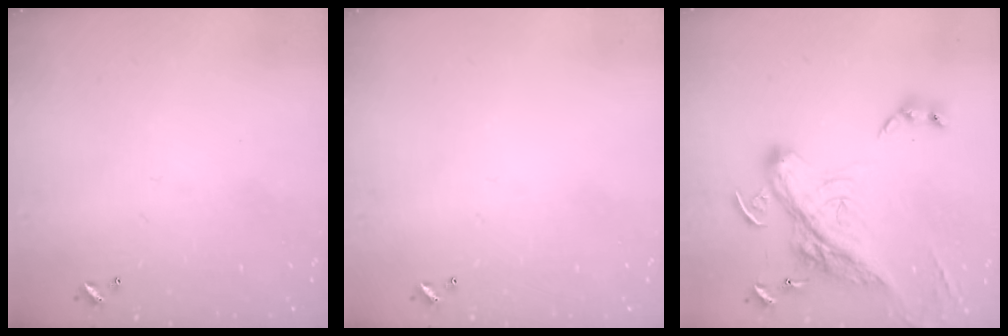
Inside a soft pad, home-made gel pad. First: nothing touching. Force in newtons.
{"total": 0.0}
{"total": 10.0, "press": 9.8, "slide": 2.3}